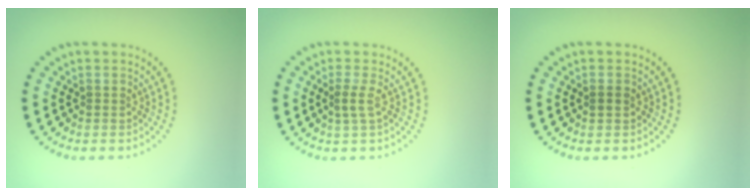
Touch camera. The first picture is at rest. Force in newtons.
{"total": 1.2, "press": 1.0, "slide": 0.8}
{"total": 0.7, "press": 0.7, "slide": 0.0}